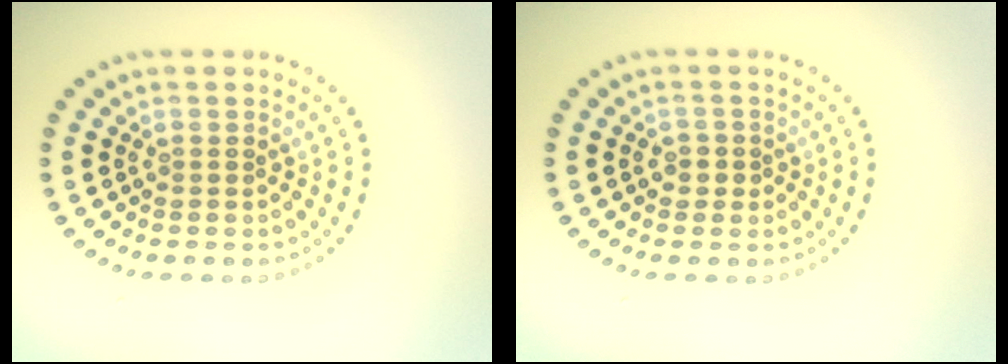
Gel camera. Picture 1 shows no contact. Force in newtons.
{"total": 1.2, "press": 1.0, "slide": 0.6}